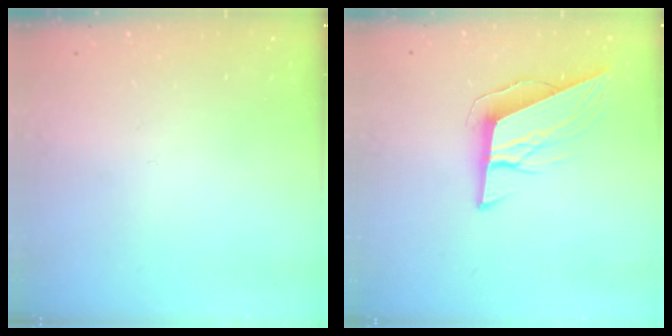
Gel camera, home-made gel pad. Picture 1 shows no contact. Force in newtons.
{"total": 9.9, "press": 9.5, "slide": 2.7}